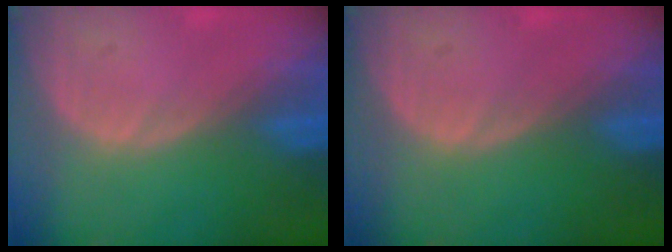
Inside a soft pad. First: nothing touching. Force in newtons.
{"total": 0.0}